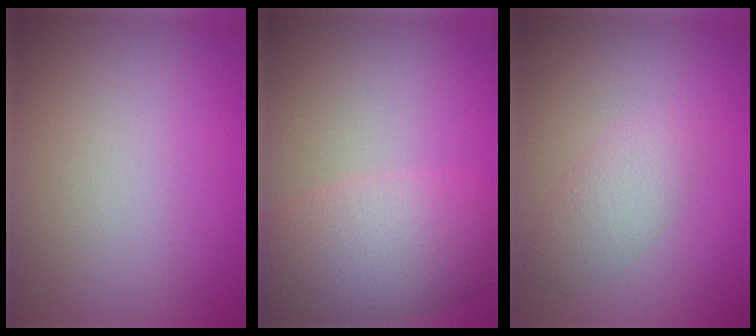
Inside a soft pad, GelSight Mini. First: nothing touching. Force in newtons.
{"total": 6.9, "press": 6.9, "slide": 0.3}
{"total": 2.5, "press": 2.5, "slide": 0.0}